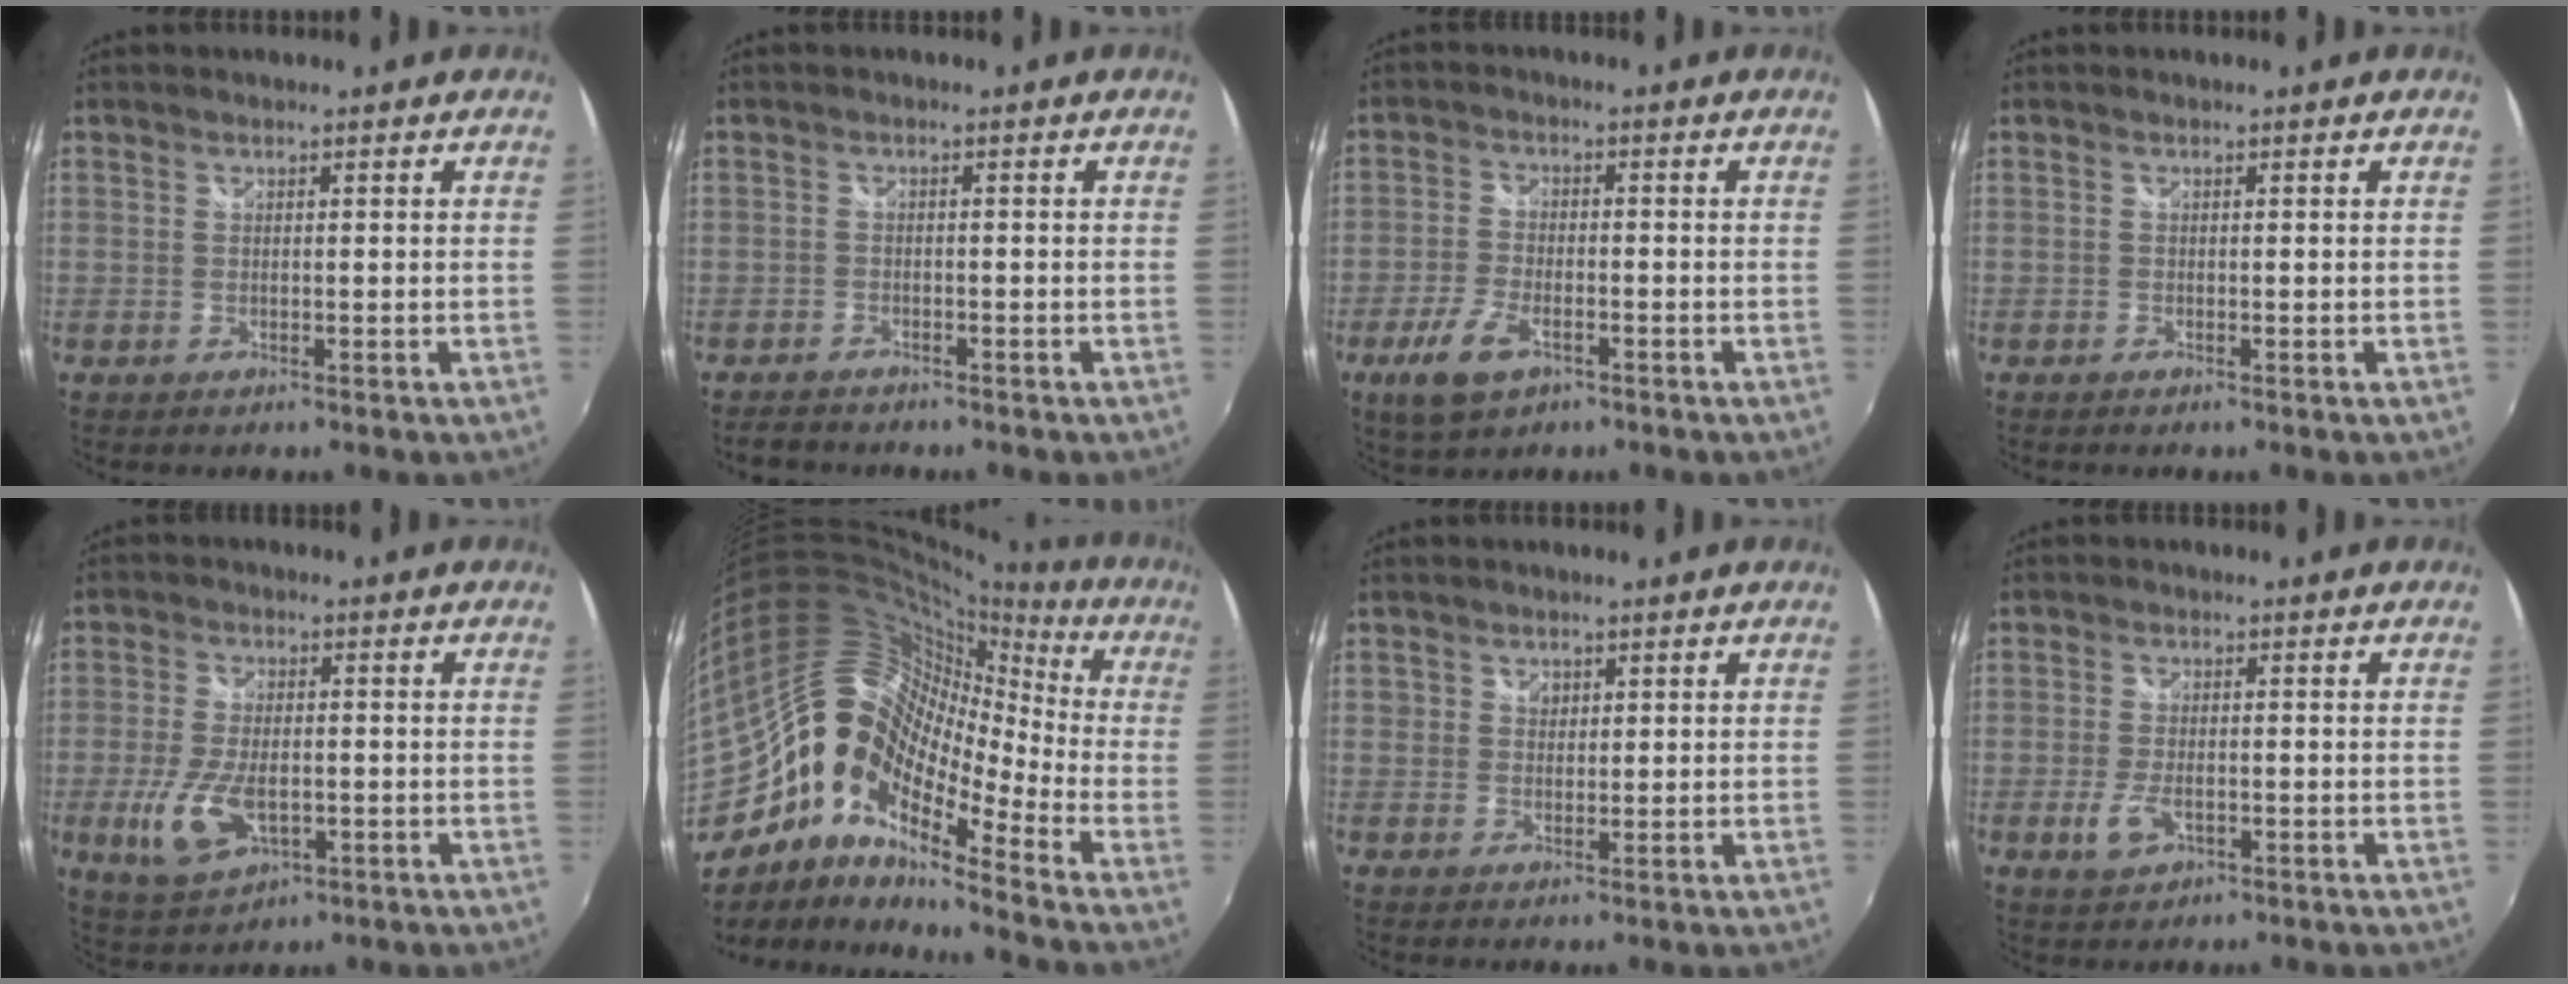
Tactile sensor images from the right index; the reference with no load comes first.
{"total": 3.3, "force": [-3.1, 1.0, 0.8], "torque": [-0.029, -0.004, -0.052]}
{"total": 7.6, "force": [-4.1, 3.5, 5.4], "torque": [-0.130, -0.010, -0.074]}
{"total": 0.0}
{"total": 10.1, "force": [-2.8, 5.2, 8.2], "torque": [-0.179, -0.015, -0.046]}
{"total": 17.1, "force": [-7.5, 9.0, 12.5], "torque": [-0.200, -0.001, -0.161]}
{"total": 2.1, "force": [0.6, 1.9, 0.5], "torque": [-0.006, 0.004, 0.008]}
{"total": 4.4, "force": [-1.7, 2.3, 3.3], "torque": [-0.078, -0.007, -0.030]}